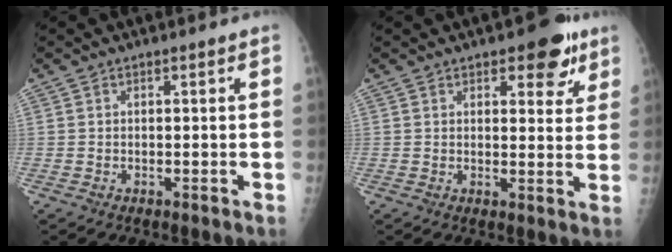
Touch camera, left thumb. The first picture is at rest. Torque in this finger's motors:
{"motor_torque": [1.02, 0.49, 0.71, -0.19, 0.00]}